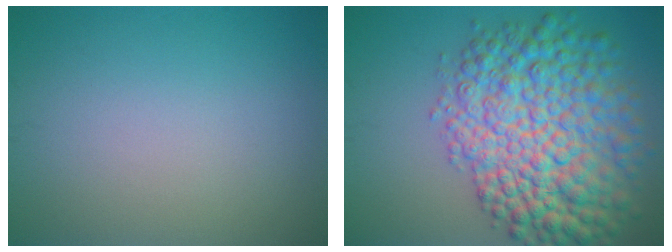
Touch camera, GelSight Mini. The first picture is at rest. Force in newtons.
{"total": 11.3, "press": 11.3, "slide": 0.3}